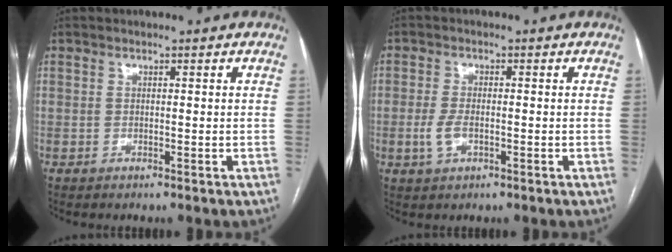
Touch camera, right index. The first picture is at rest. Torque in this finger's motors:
{"motor_torque": [0.72, -0.13, 0.41, 0.09]}